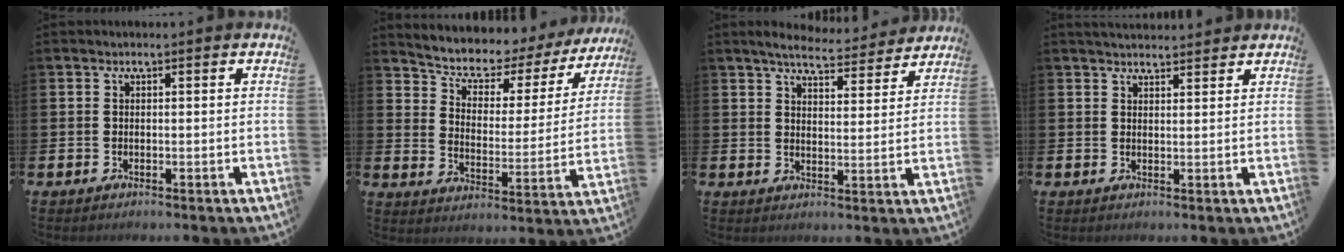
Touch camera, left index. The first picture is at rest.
{"total": 6.0, "force": [5.3, 2.3, 1.3], "torque": [-0.059, -0.041, 0.086]}
{"total": 5.9, "force": [5.6, 0.9, 1.4], "torque": [-0.032, -0.036, 0.096]}
{"total": 2.8, "force": [2.8, 0.5, 0.2], "torque": [0.004, -0.017, 0.048]}